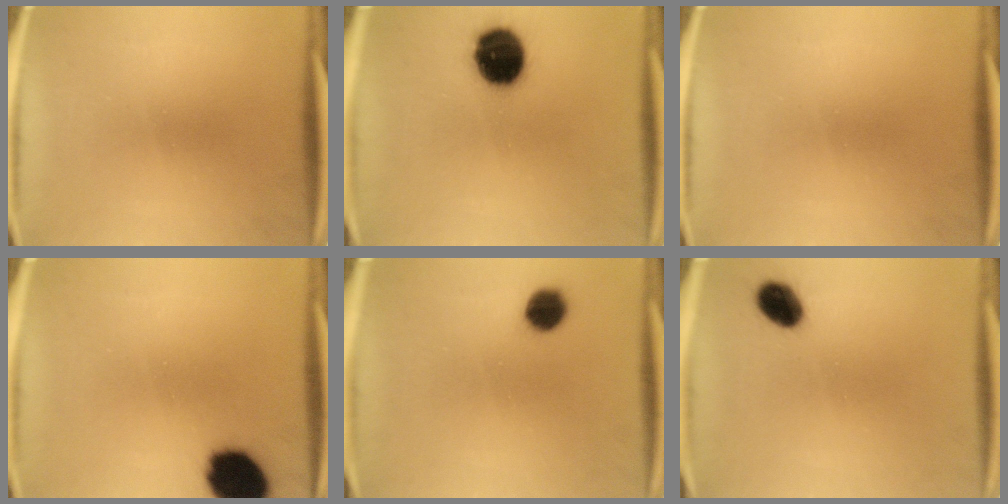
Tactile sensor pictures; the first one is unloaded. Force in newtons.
{"total": 14.8}
{"total": 0.0}
{"total": 14.1}
{"total": 4.7}
{"total": 6.3}